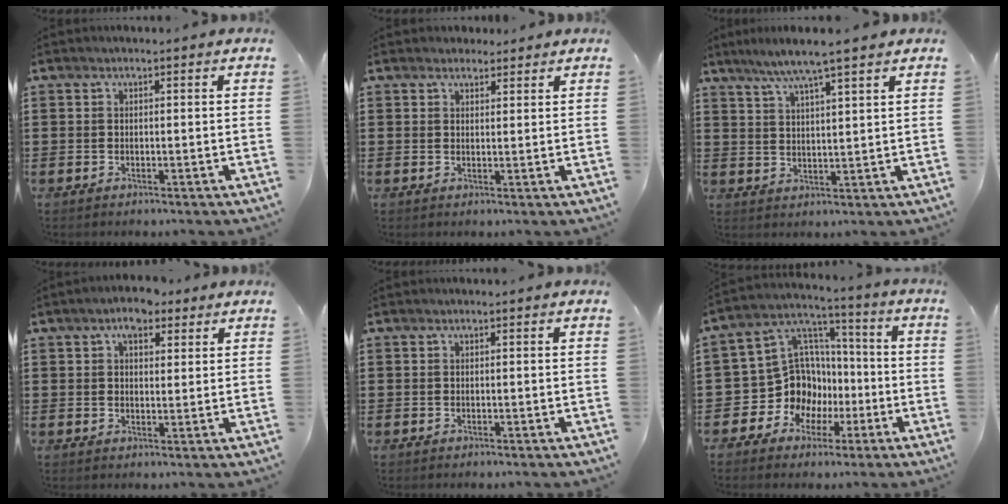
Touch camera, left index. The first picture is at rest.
{"total": 2.1, "force": [1.9, 1.0, 0.2], "torque": [0.000, 0.002, 0.036]}
{"total": 5.7, "force": [4.7, -0.5, 3.2], "torque": [-0.076, -0.016, 0.081]}
{"total": 4.3, "force": [2.9, 2.1, 2.4], "torque": [-0.048, 0.009, 0.051]}
{"total": 0.0}
{"total": 11.4, "force": [-2.1, 10.6, 3.6], "torque": [-0.130, -0.007, -0.031]}